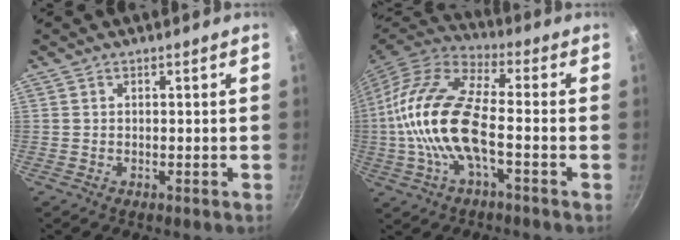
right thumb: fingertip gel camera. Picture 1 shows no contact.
{"total": 17.6, "force": [-2.6, 7.1, 15.9], "torque": [-0.312, 0.033, -0.065]}